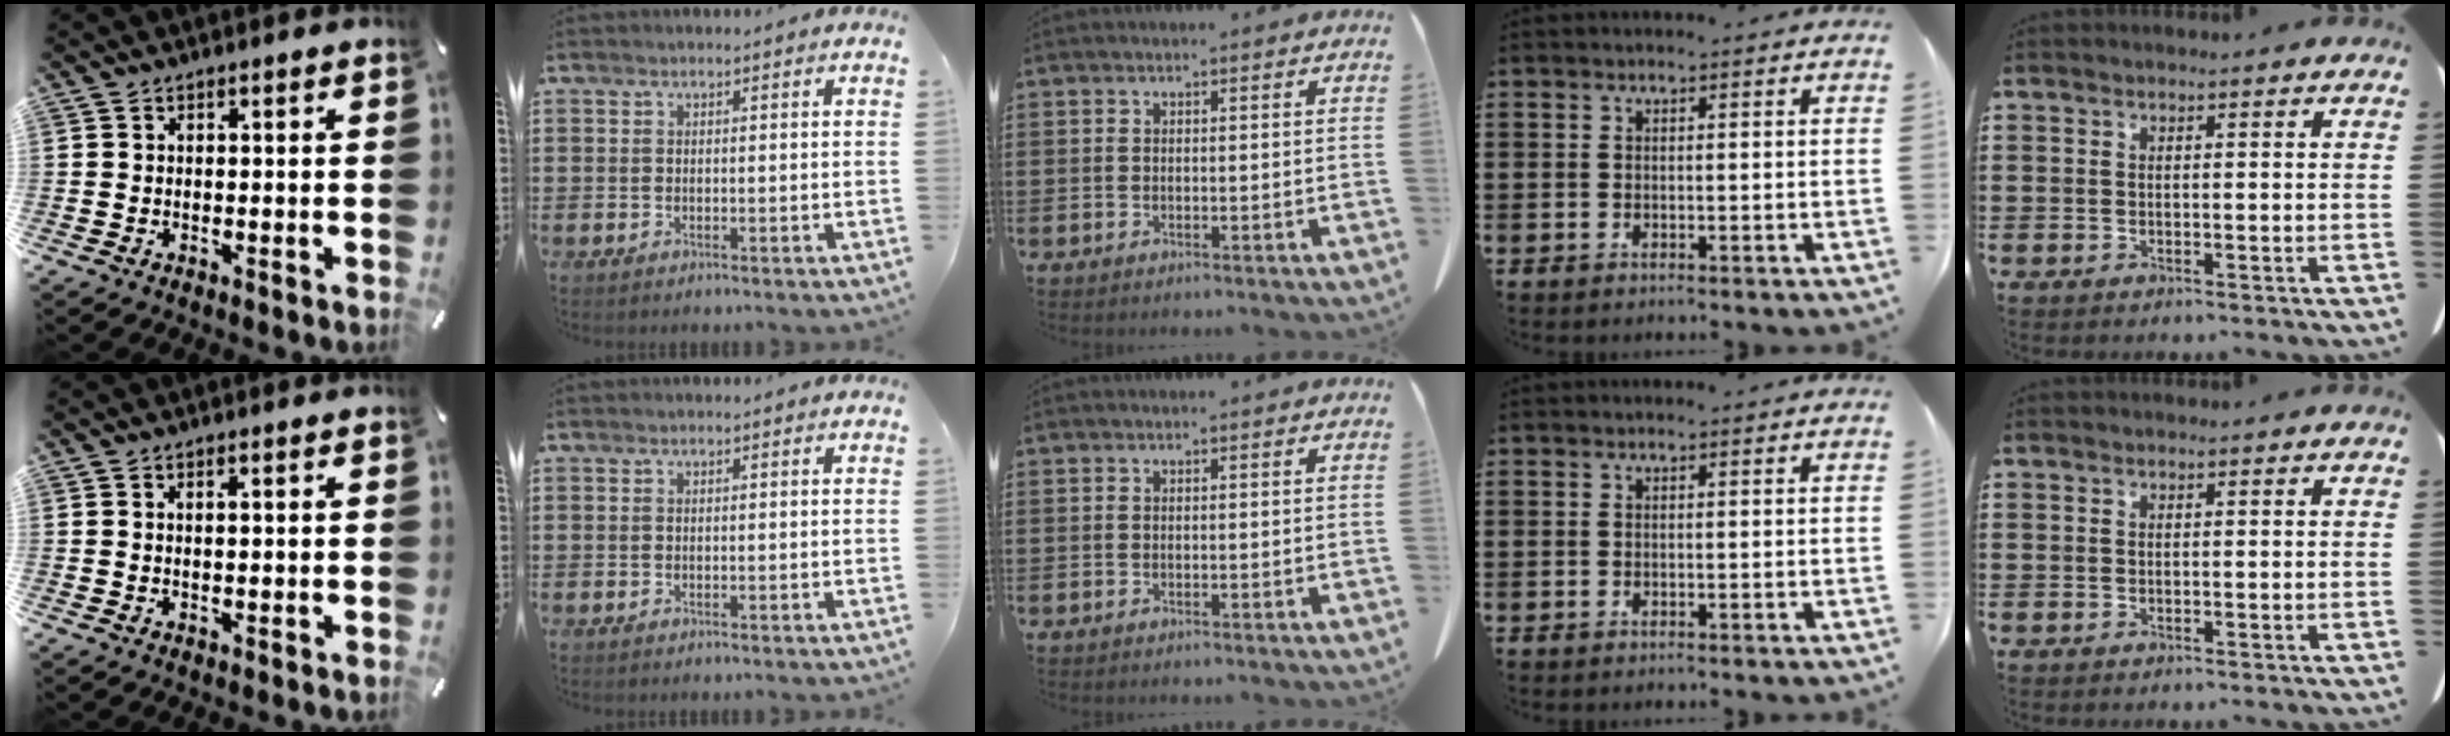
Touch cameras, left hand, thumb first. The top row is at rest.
{"thumb": {"total": 1.1, "force": [0.3, 0.3, 1.1], "torque": [-0.020, 0.001, 0.004]}}